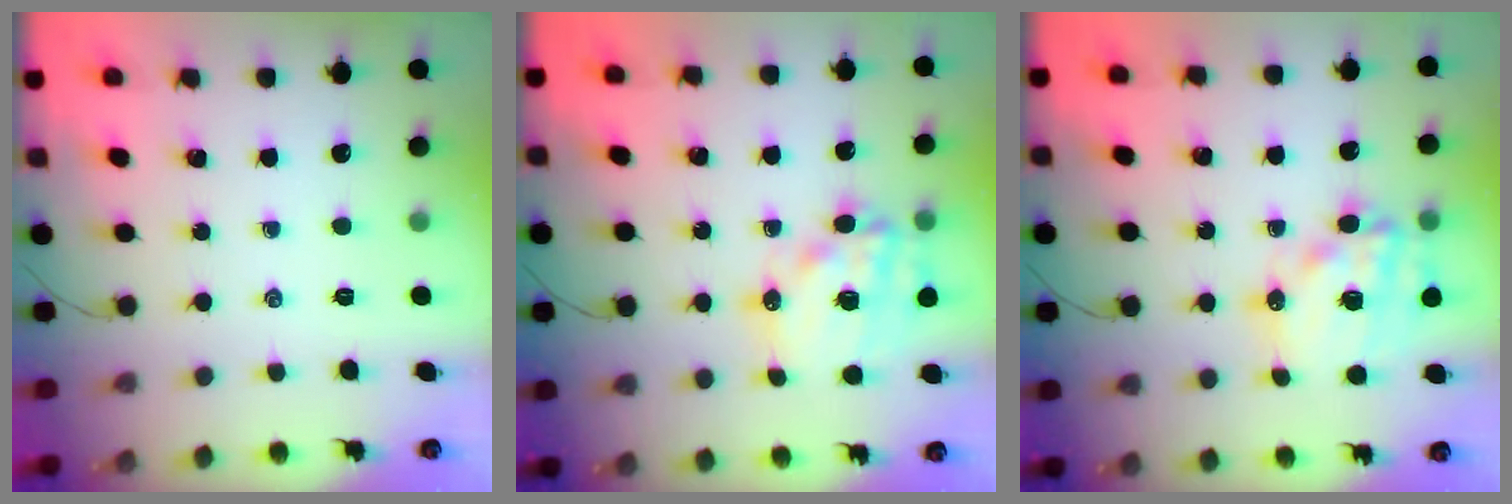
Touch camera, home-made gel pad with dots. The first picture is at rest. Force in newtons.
{"total": 16.2, "press": 15.8, "slide": 3.7}
{"total": 16.2, "press": 15.8, "slide": 3.7}